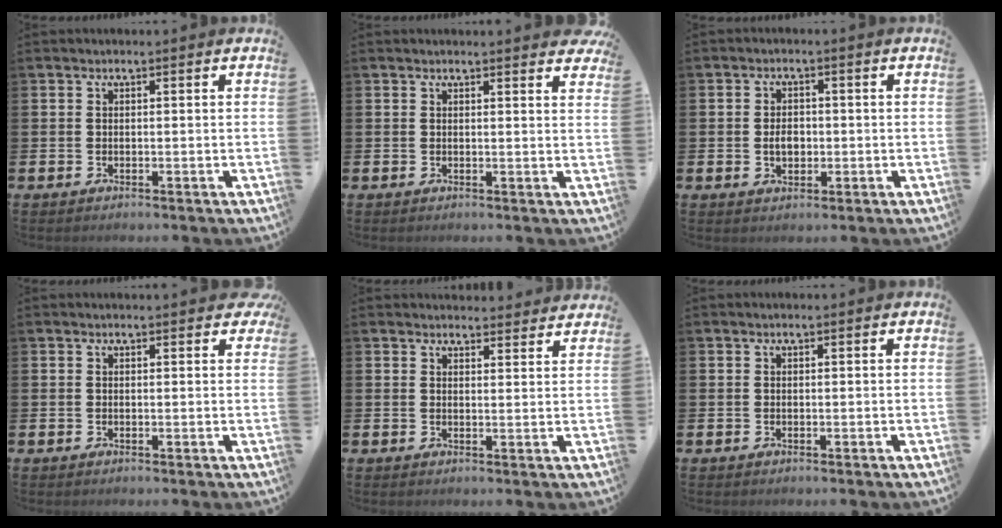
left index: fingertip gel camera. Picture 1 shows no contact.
{"total": 1.4, "force": [1.4, 0.0, -0.2], "torque": [0.014, -0.013, 0.022]}
{"total": 2.8, "force": [-0.3, 2.0, 2.0], "torque": [-0.020, -0.001, -0.011]}
{"total": 0.9, "force": [0.6, 0.5, 0.3], "torque": [0.007, 0.001, 0.008]}
{"total": 3.0, "force": [3.0, 0.5, -0.3], "torque": [0.013, -0.024, 0.052]}
{"total": 0.0}